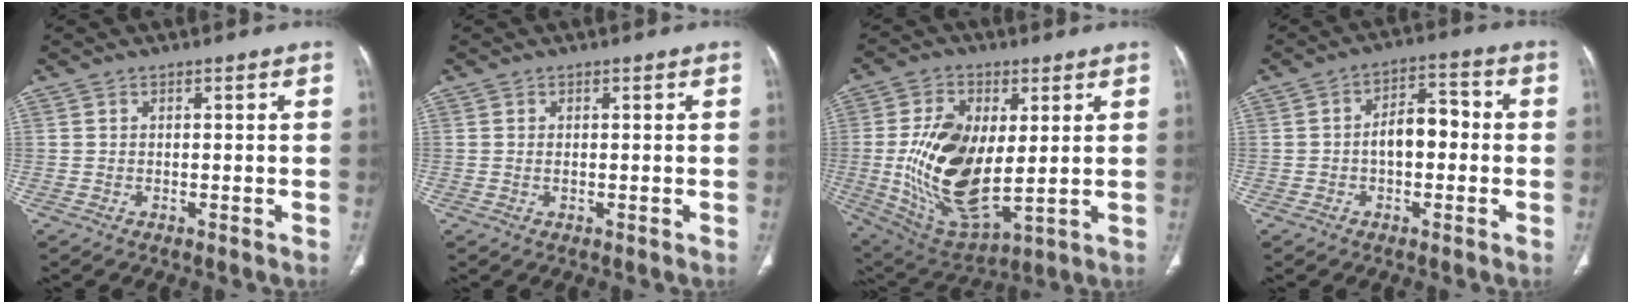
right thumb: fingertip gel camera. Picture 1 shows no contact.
{"total": 0.7, "force": [0.1, 0.3, 0.7], "torque": [-0.017, -0.001, 0.004]}
{"total": 19.7, "force": [1.0, 10.2, 16.8], "torque": [-0.310, -0.021, 0.036]}
{"total": 7.5, "force": [-0.7, 4.4, 6.0], "torque": [-0.081, 0.030, -0.019]}